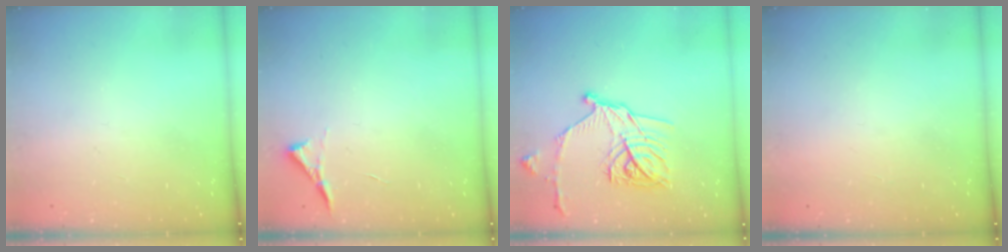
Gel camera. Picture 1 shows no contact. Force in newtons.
{"total": 3.6, "press": 3.6, "slide": 0.5}
{"total": 16.7, "press": 16.6, "slide": 0.6}
{"total": 1.5, "press": 1.5, "slide": 0.1}